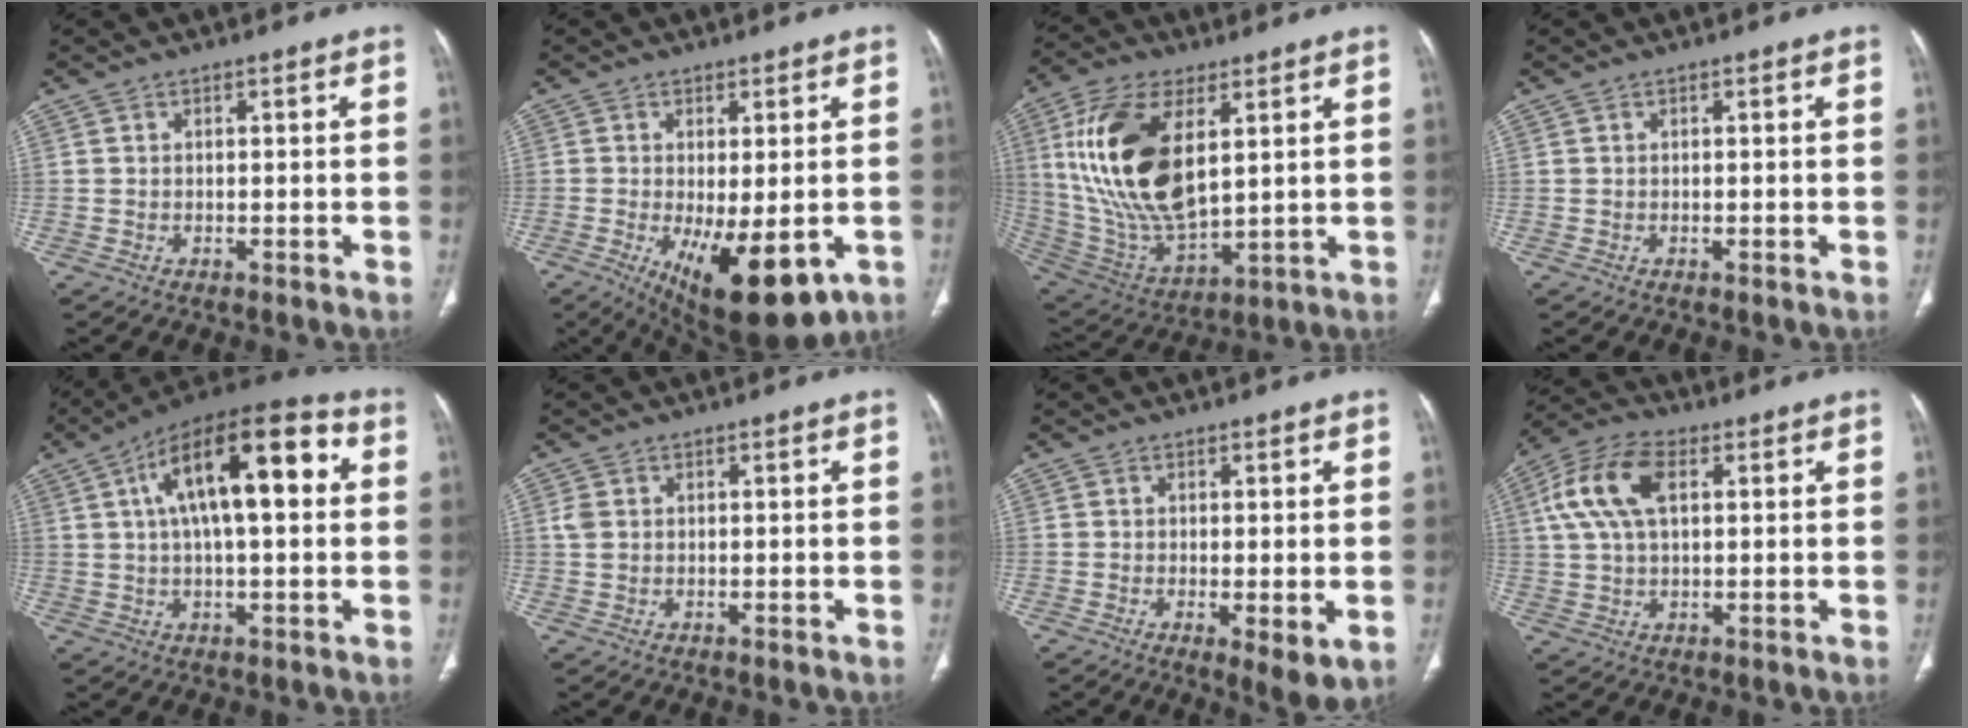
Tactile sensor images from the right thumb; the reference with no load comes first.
{"total": 14.8, "force": [-5.1, 5.9, 12.5], "torque": [-0.179, -0.019, -0.058]}
{"total": 22.0, "force": [5.8, 11.0, 18.1], "torque": [-0.354, -0.028, 0.117]}
{"total": 0.0}
{"total": 19.7, "force": [4.6, 7.7, 17.5], "torque": [-0.265, 0.027, 0.062]}
{"total": 1.8, "force": [0.4, 1.4, 1.1], "torque": [-0.029, 0.003, 0.010]}
{"total": 3.5, "force": [-0.4, 1.0, 3.3], "torque": [-0.059, -0.015, -0.008]}
{"total": 11.7, "force": [3.3, 6.4, 9.2], "torque": [-0.194, 0.020, 0.059]}